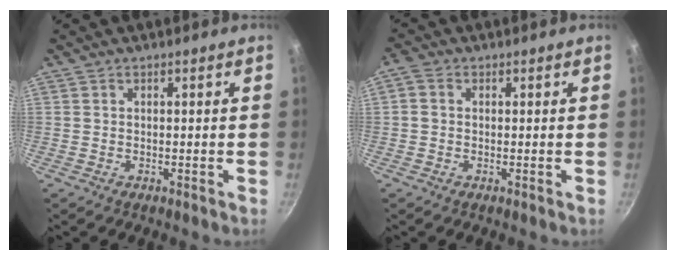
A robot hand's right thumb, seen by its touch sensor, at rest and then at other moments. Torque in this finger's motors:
{"motor_torque": [1.21, 1.44, 0.53, -0.39, 0.31]}